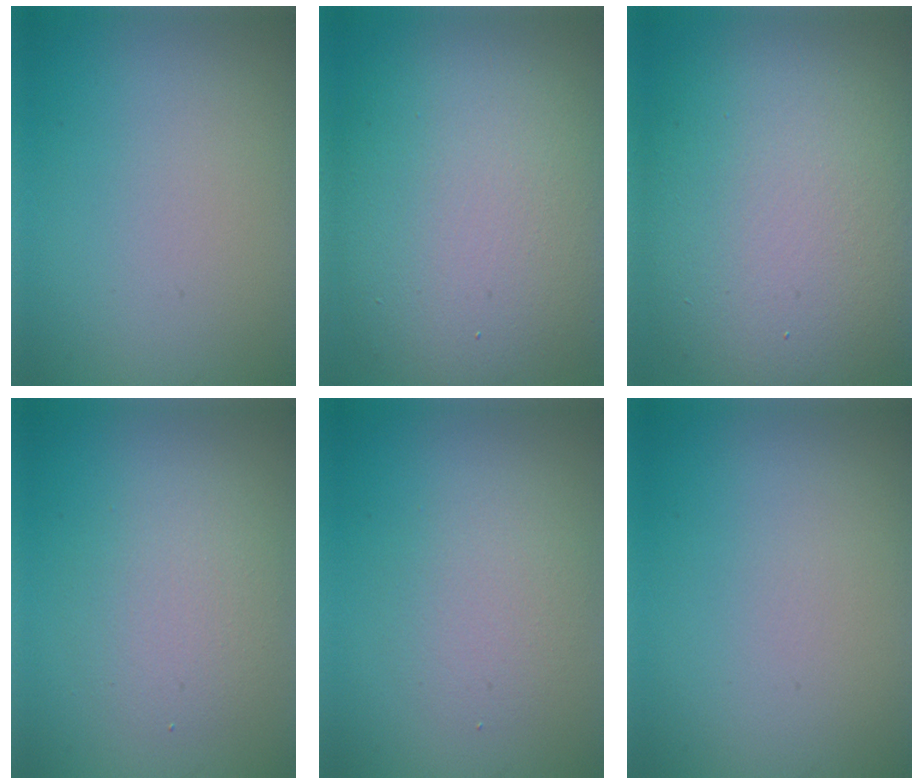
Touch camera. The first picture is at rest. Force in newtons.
{"total": 13.8, "press": 13.8, "slide": 1.1}
{"total": 14.7, "press": 14.7, "slide": 0.9}
{"total": 3.3, "press": 3.3, "slide": 0.3}
{"total": 2.7, "press": 2.7, "slide": 0.2}
{"total": 0.0}